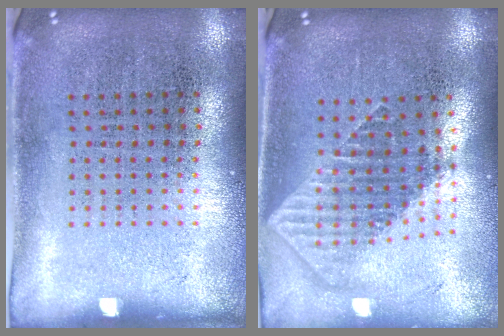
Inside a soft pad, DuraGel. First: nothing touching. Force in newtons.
{"total": 1.8, "press": 1.5, "slide": 1.1}